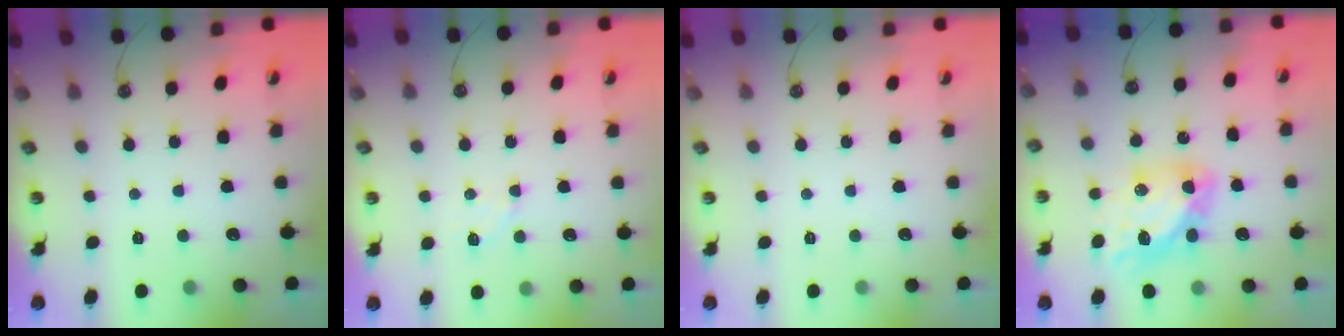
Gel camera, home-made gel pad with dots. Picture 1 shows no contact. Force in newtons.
{"total": 3.0, "press": 2.9, "slide": 0.5}
{"total": 0.0}
{"total": 12.9, "press": 12.8, "slide": 1.4}